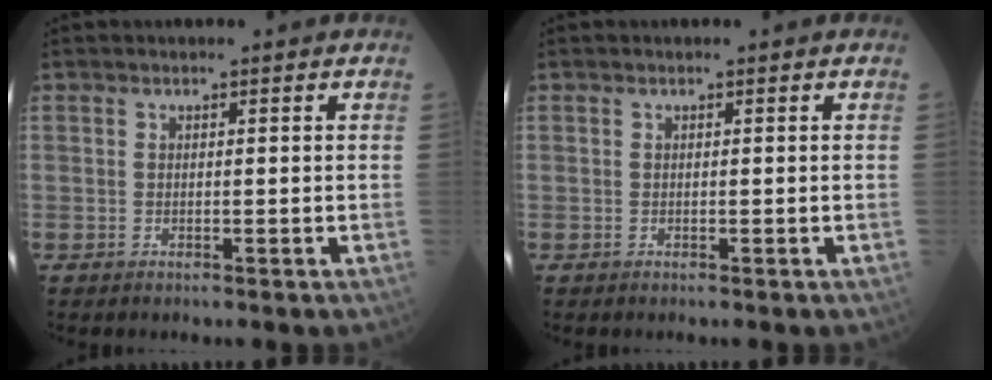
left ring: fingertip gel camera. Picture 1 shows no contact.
{"total": 0.0}